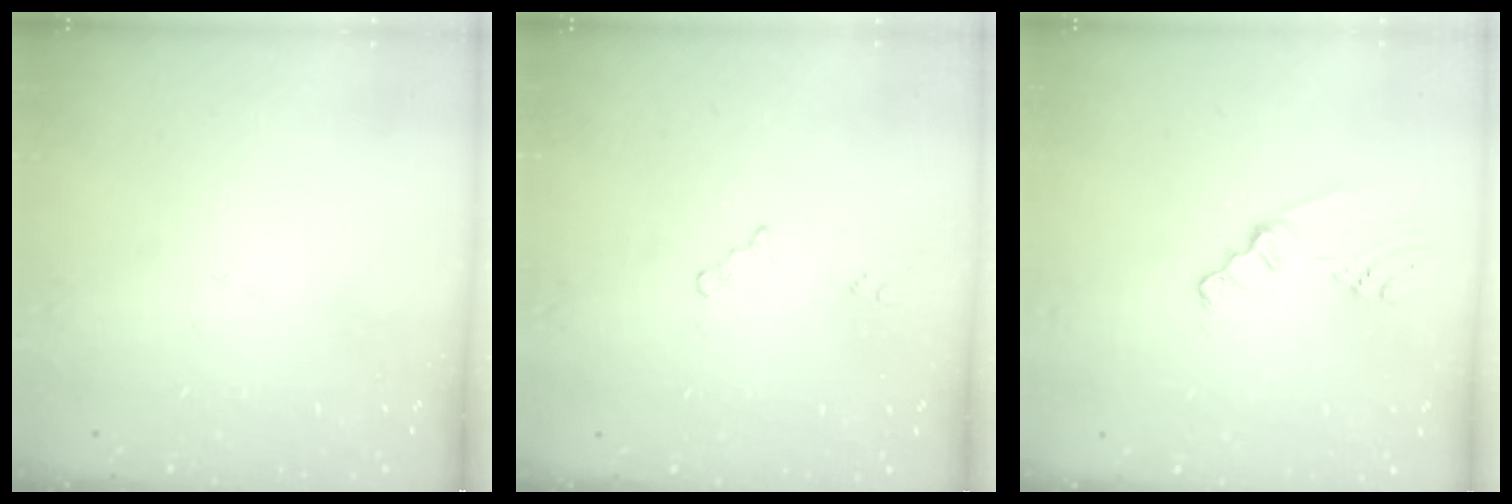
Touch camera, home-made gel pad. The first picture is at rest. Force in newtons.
{"total": 0.0}
{"total": 2.0, "press": 1.5, "slide": 1.4}